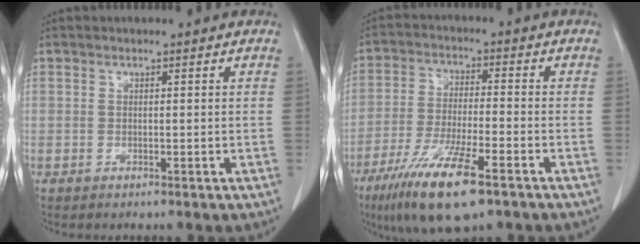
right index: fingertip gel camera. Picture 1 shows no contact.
{"total": 12.9, "force": [-7.8, 2.0, 10.1], "torque": [-0.194, -0.029, -0.135]}